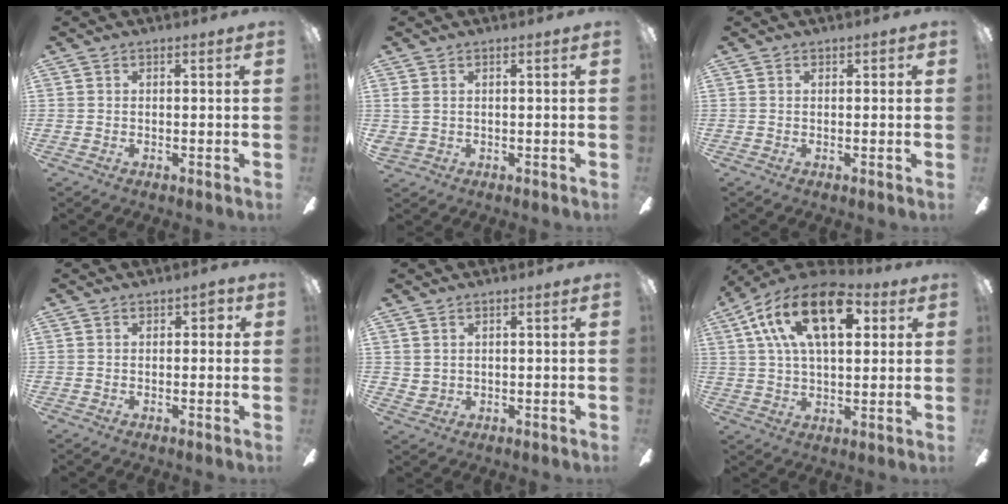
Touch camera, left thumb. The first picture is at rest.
{"total": 1.8, "force": [0.4, 1.3, 1.2], "torque": [-0.025, 0.004, 0.007]}
{"total": 0.5, "force": [0.1, 0.5, 0.3], "torque": [-0.004, 0.003, 0.002]}
{"total": 1.9, "force": [0.6, 1.2, 1.3], "torque": [-0.018, 0.003, 0.008]}
{"total": 1.6, "force": [1.3, 0.9, 0.3], "torque": [-0.008, -0.001, 0.024]}
{"total": 20.1, "force": [8.3, 10.1, 15.3], "torque": [-0.285, -0.008, 0.134]}